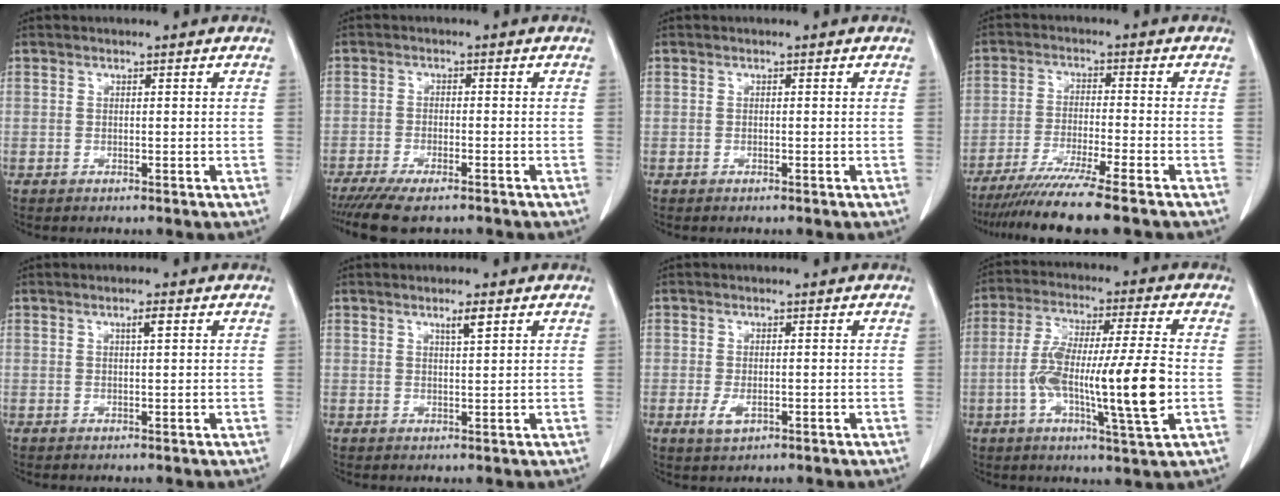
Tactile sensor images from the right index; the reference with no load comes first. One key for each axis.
{"total": 8.4, "fx": -6.8, "fy": 1.7, "fz": 4.6, "tx": -0.071, "ty": -0.017, "tz": -0.107}
{"total": 0.0}
{"total": 11.2, "fx": -9.1, "fy": -1.4, "fz": 6.4, "tx": -0.092, "ty": -0.035, "tz": -0.146}
{"total": 1.4, "fx": 0.6, "fy": 0.0, "fz": 1.2, "tx": -0.022, "ty": 0.000, "tz": 0.009}
{"total": 2.1, "fx": 1.3, "fy": 0.0, "fz": 1.6, "tx": -0.032, "ty": -0.002, "tz": 0.023}
{"total": 2.3, "fx": -0.7, "fy": 1.1, "fz": 1.9, "tx": -0.040, "ty": -0.004, "tz": -0.008}
{"total": 15.7, "fx": -2.7, "fy": 1.0, "fz": 15.5, "tx": -0.278, "ty": -0.002, "tz": -0.049}